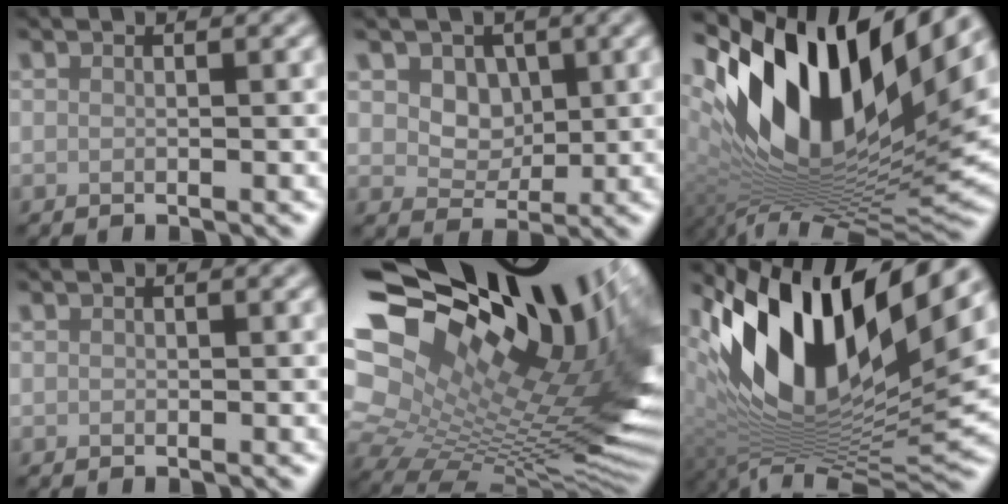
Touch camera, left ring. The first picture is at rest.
{"total": 3.1, "force": [0.9, 2.5, 1.7], "torque": [-0.032, -0.006, 0.009]}
{"total": 15.1, "force": [3.4, 7.3, 12.8], "torque": [-0.237, -0.001, 0.057]}
{"total": 0.0}
{"total": 20.3, "force": [6.6, 10.7, 15.9], "torque": [-0.230, 0.030, 0.149]}
{"total": 14.0, "force": [4.6, 6.4, 11.6], "torque": [-0.214, -0.005, 0.079]}